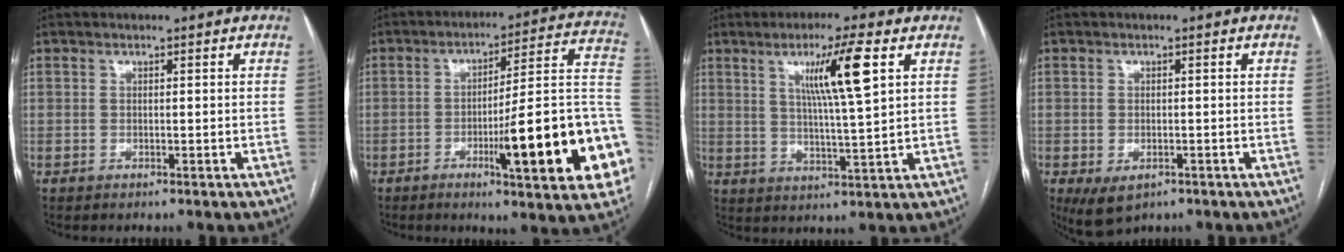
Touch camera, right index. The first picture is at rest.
{"total": 21.7, "force": [-6.7, 1.8, 20.6], "torque": [-0.200, 0.010, -0.089]}
{"total": 9.5, "force": [3.8, -0.4, 8.7], "torque": [-0.151, -0.001, 0.066]}
{"total": 4.4, "force": [-2.0, 2.5, 2.9], "torque": [-0.057, -0.008, -0.022]}